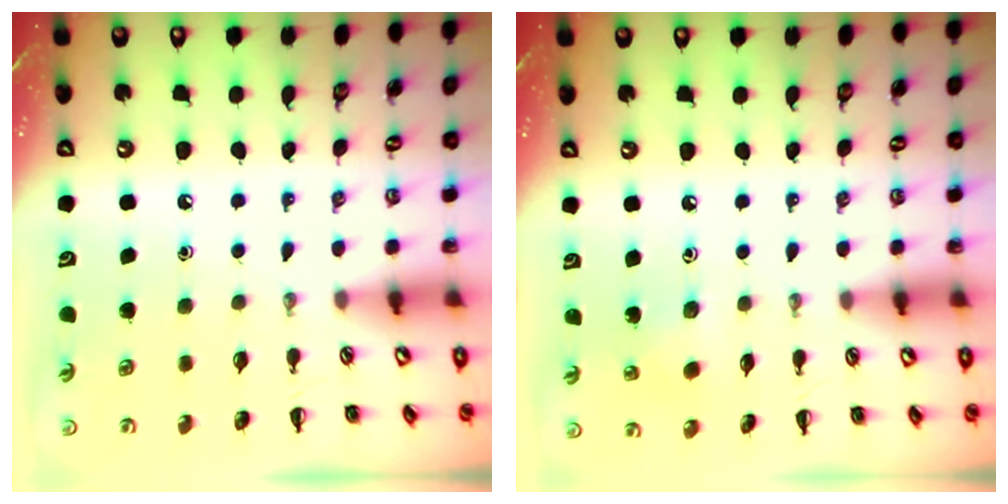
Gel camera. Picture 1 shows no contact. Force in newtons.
{"total": 2.4, "press": 2.3, "slide": 0.7}